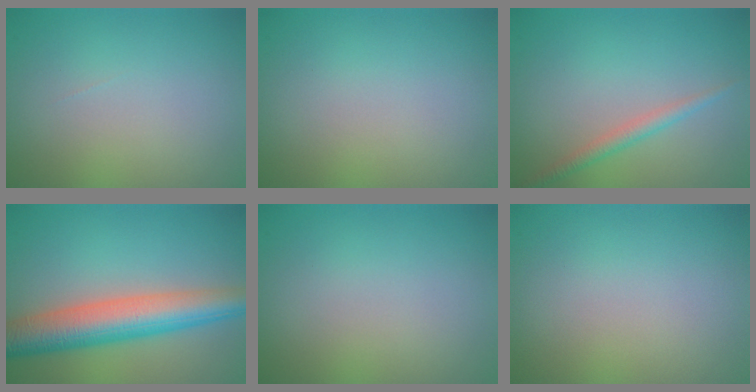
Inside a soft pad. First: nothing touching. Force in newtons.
{"total": 0.0}
{"total": 1.6, "press": 1.6, "slide": 0.1}
{"total": 7.7, "press": 7.7, "slide": 0.2}
{"total": 0.0}
{"total": 0.0}